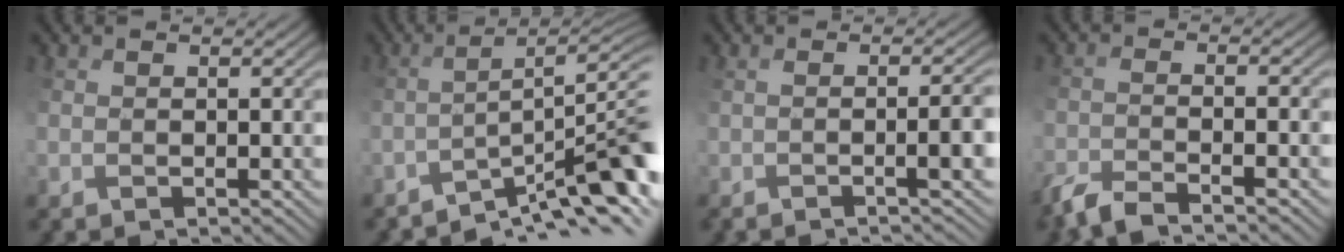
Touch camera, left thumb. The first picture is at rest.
{"total": 8.9, "force": [-6.1, 0.5, 6.5], "torque": [-0.087, 0.018, -0.082]}
{"total": 4.4, "force": [-1.9, 0.0, 3.9], "torque": [-0.036, 0.005, -0.018]}
{"total": 4.7, "force": [-4.0, 0.2, 2.6], "torque": [-0.052, 0.002, -0.077]}